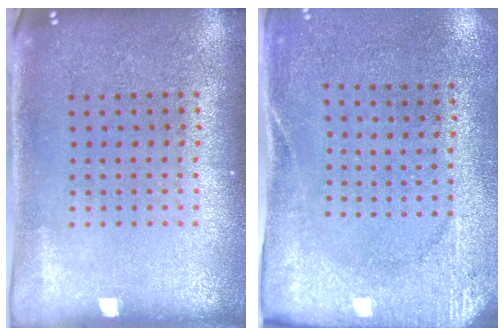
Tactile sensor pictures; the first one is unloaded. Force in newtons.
{"total": 2.6, "press": 2.0, "slide": 1.6}